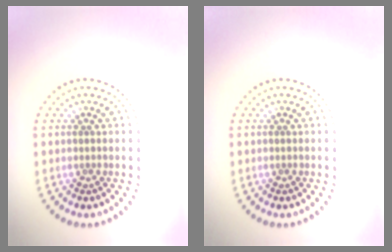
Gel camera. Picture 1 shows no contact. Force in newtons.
{"total": 0.0}